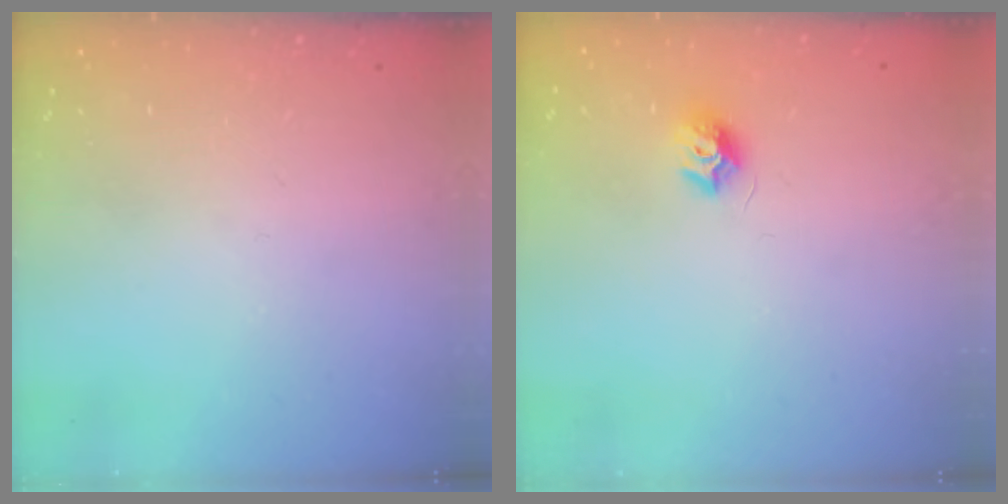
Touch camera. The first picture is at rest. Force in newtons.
{"total": 7.6, "press": 7.6, "slide": 0.2}